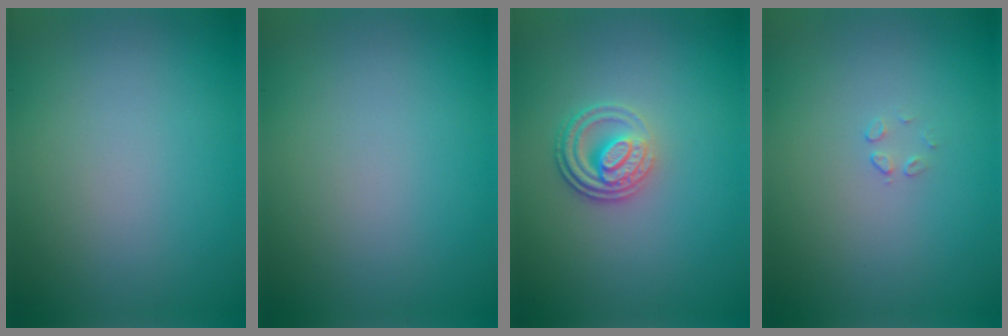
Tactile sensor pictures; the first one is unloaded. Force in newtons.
{"total": 0.0}
{"total": 3.4, "press": 2.6, "slide": 2.2}
{"total": 0.5, "press": 0.2, "slide": 0.5}